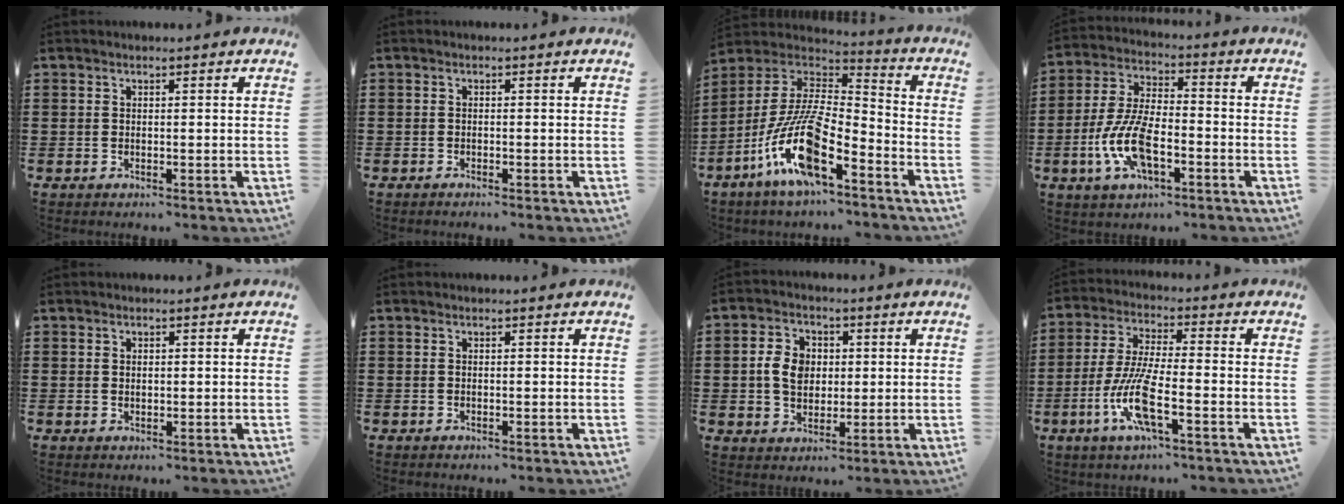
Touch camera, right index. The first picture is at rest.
{"total": 0.5, "force": [-0.5, 0.0, 0.1], "torque": [-0.004, -0.002, -0.010]}
{"total": 14.2, "force": [-8.2, 3.7, 11.0], "torque": [-0.253, -0.006, -0.165]}
{"total": 9.7, "force": [-3.2, 4.3, 8.1], "torque": [-0.196, -0.010, -0.067]}
{"total": 0.8, "force": [0.4, 0.6, 0.4], "torque": [-0.010, 0.004, 0.007]}
{"total": 0.0}
{"total": 5.9, "force": [0.2, 4.5, 3.7], "torque": [-0.097, 0.011, -0.004]}
{"total": 9.7, "force": [-3.9, 2.2, 8.6], "torque": [-0.193, -0.012, -0.078]}